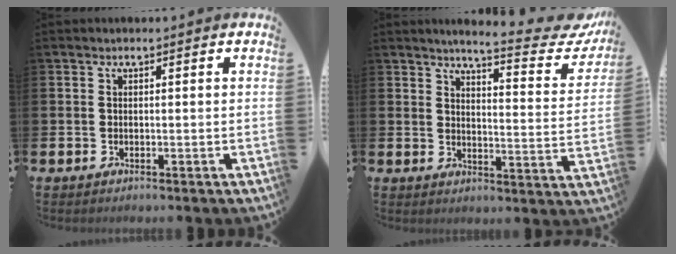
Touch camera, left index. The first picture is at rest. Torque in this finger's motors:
{"motor_torque": [0.90, -1.24, 0.28, 0.10]}